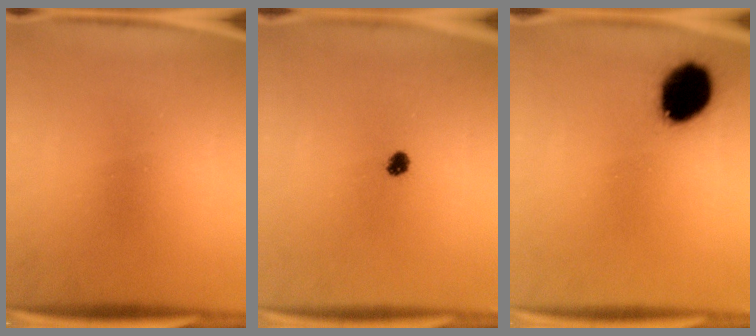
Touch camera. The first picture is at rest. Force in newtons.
{"total": 1.9}
{"total": 13.2}